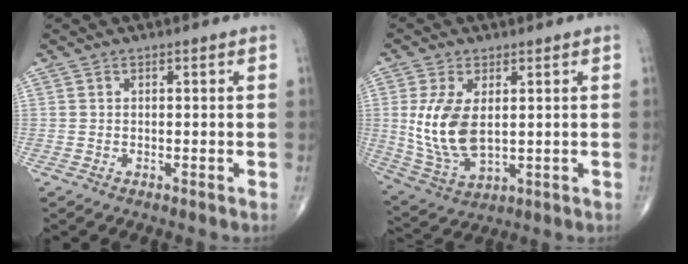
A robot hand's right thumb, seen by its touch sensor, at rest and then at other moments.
{"total": 11.6, "force": [1.4, 6.2, 9.7], "torque": [-0.196, -0.014, 0.042]}